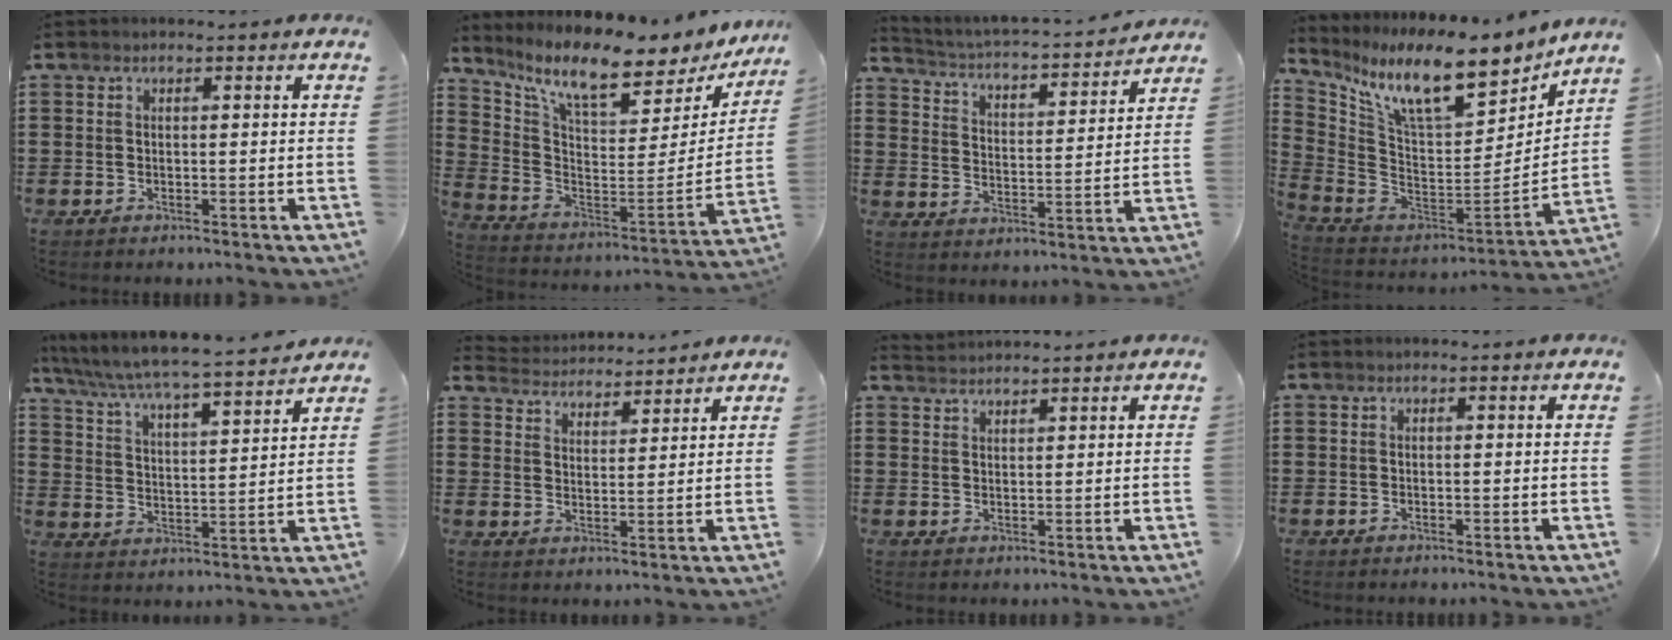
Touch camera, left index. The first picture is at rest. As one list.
[{"total": 9.8, "force": [8.0, 1.7, 5.4], "torque": [-0.126, -0.069, 0.129]}, {"total": 2.4, "force": [2.3, 0.2, 0.6], "torque": [-0.030, -0.029, 0.028]}, {"total": 12.8, "force": [9.2, 2.5, 8.6], "torque": [-0.181, -0.068, 0.153]}, {"total": 4.8, "force": [4.5, -0.3, 1.6], "torque": [-0.055, -0.036, 0.066]}, {"total": 3.8, "force": [3.8, 0.5, -0.3], "torque": [-0.015, -0.022, 0.065]}, {"total": 1.9, "force": [1.8, 0.0, -0.4], "torque": [0.003, 0.000, 0.036]}, {"total": 0.0}]